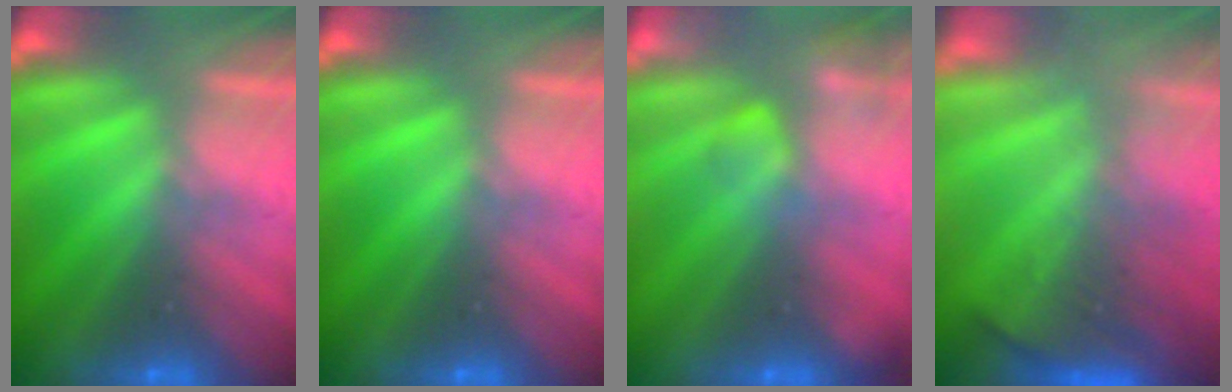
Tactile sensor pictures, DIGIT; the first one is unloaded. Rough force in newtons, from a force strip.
{"total": 0.0}
{"total": 2.4}
{"total": 8.3}